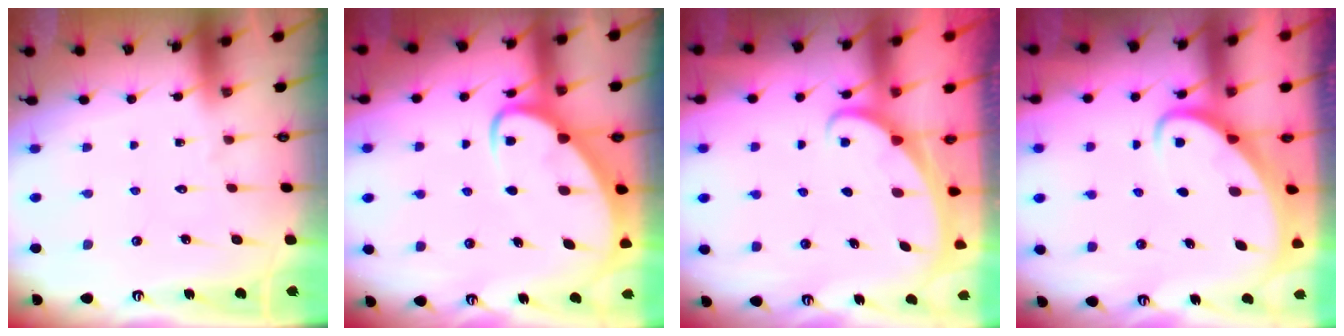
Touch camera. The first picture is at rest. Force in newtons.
{"total": 5.2, "press": 5.2, "slide": 0.4}
{"total": 1.5, "press": 1.5, "slide": 0.1}
{"total": 3.1, "press": 3.1, "slide": 0.2}